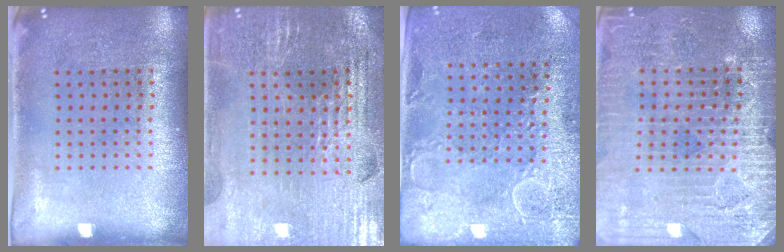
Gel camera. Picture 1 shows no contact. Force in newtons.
{"total": 2.9, "press": 2.8, "slide": 0.4}
{"total": 2.7, "press": 2.5, "slide": 0.9}
{"total": 3.3, "press": 3.2, "slide": 0.5}